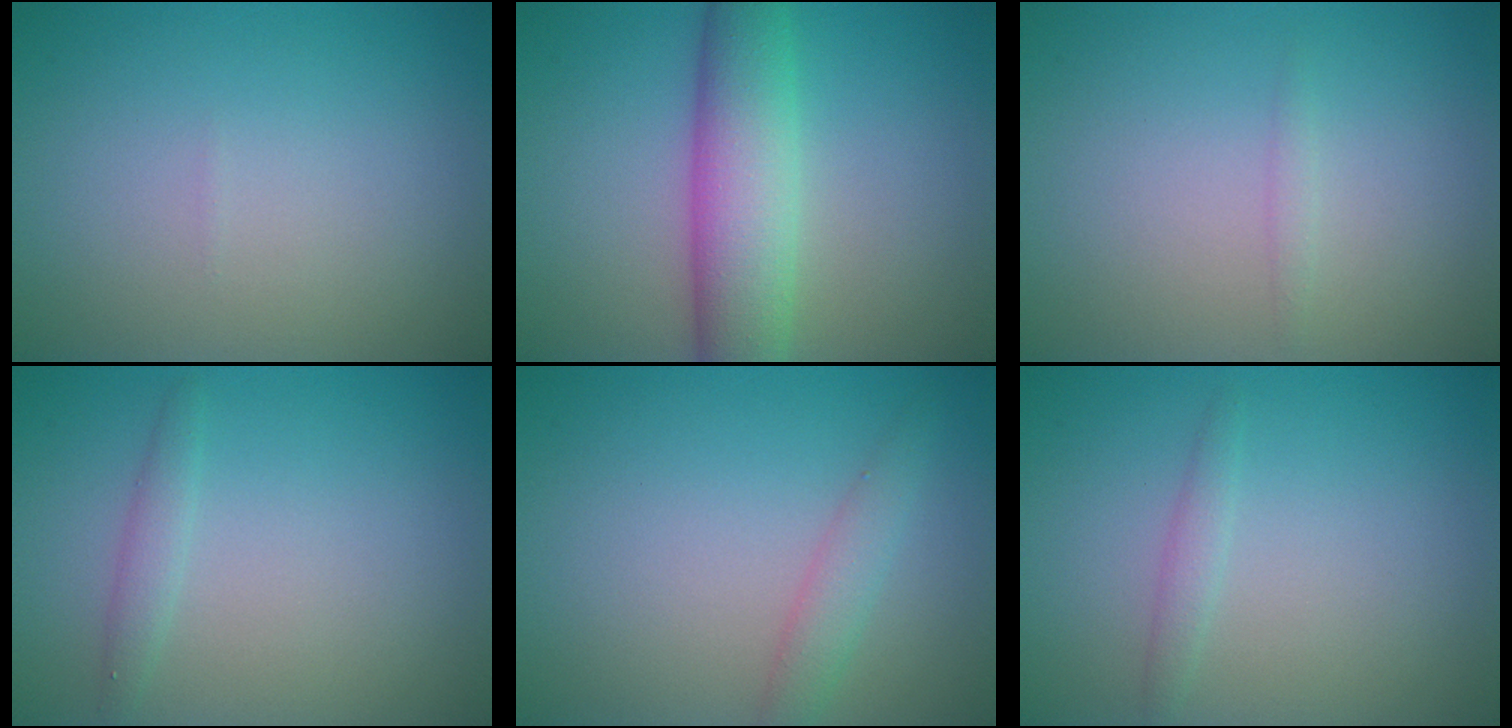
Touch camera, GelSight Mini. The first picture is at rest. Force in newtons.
{"total": 6.7, "press": 6.7, "slide": 0.1}
{"total": 0.7, "press": 0.7, "slide": 0.0}
{"total": 1.3, "press": 1.3, "slide": 0.1}
{"total": 1.9, "press": 1.9, "slide": 0.2}
{"total": 1.2, "press": 1.2, "slide": 0.1}